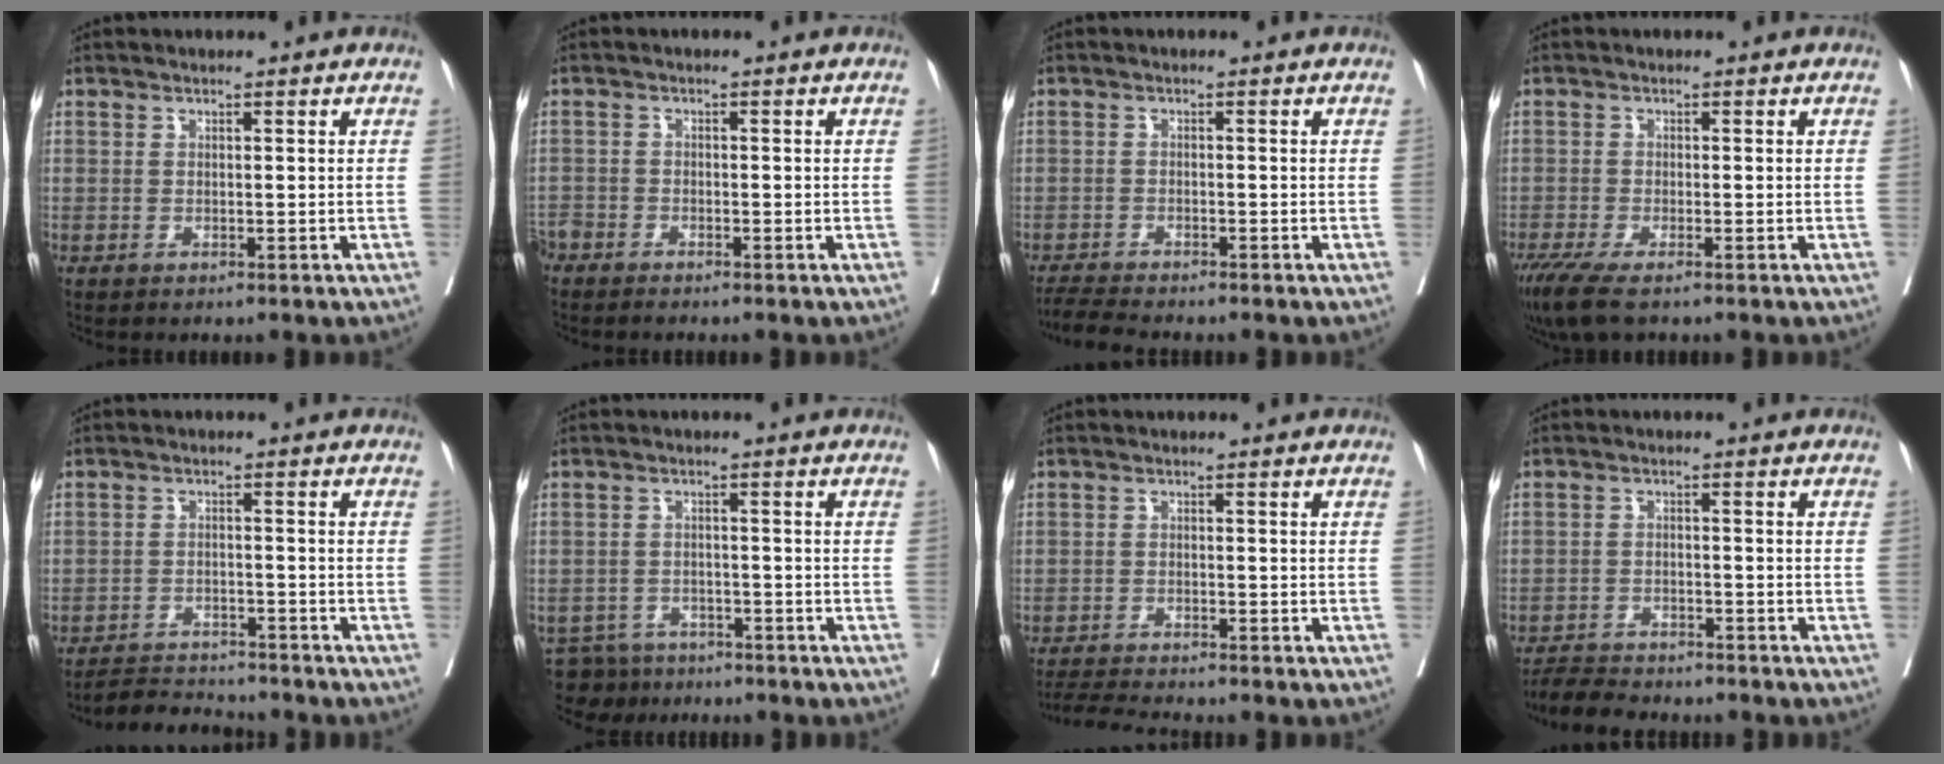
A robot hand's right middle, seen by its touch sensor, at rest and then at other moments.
{"total": 4.6, "force": [-4.2, 1.1, 1.5], "torque": [-0.025, -0.010, -0.080]}
{"total": 4.2, "force": [-4.0, -0.3, 1.4], "torque": [-0.022, -0.018, -0.070]}
{"total": 5.5, "force": [-3.9, 1.0, 3.9], "torque": [-0.072, -0.016, -0.068]}
{"total": 5.1, "force": [-5.0, 0.4, 0.0], "torque": [0.001, -0.008, -0.087]}
{"total": 5.2, "force": [-4.5, 2.5, -0.3], "torque": [0.011, 0.003, -0.073]}
{"total": 4.5, "force": [-4.3, -0.9, 1.1], "torque": [-0.017, -0.020, -0.075]}
{"total": 5.5, "force": [-5.3, 0.8, 1.0], "torque": [-0.014, -0.016, -0.091]}